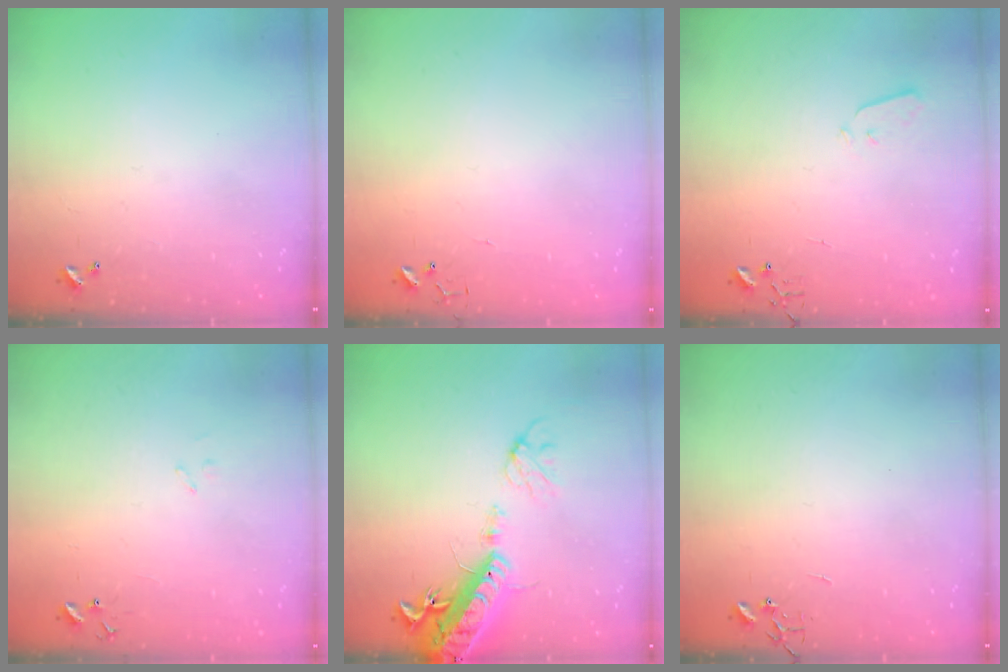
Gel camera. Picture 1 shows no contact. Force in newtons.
{"total": 3.8, "press": 3.8, "slide": 0.3}
{"total": 3.0, "press": 2.9, "slide": 0.7}
{"total": 7.8, "press": 7.8, "slide": 0.7}
{"total": 17.9, "press": 17.4, "slide": 3.9}
{"total": 0.0}